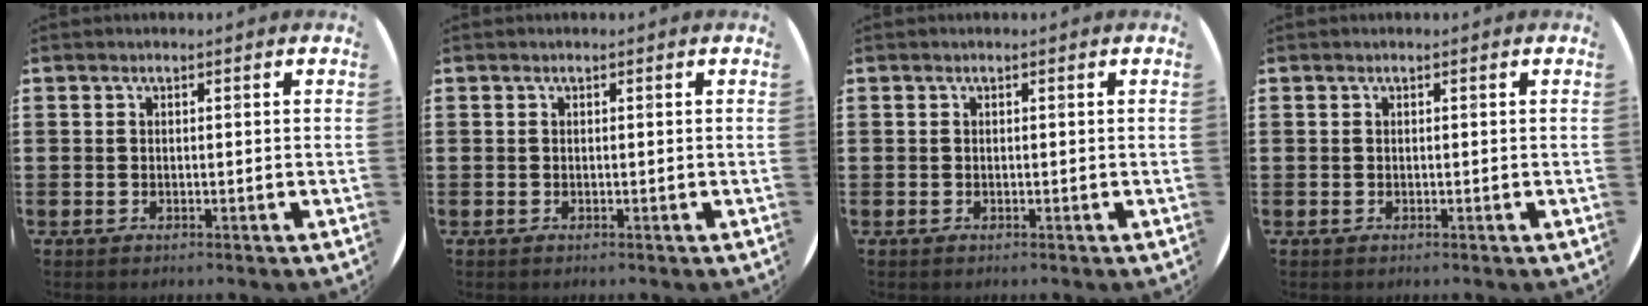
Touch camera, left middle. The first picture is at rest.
{"total": 0.0}
{"total": 0.0}
{"total": 0.0}